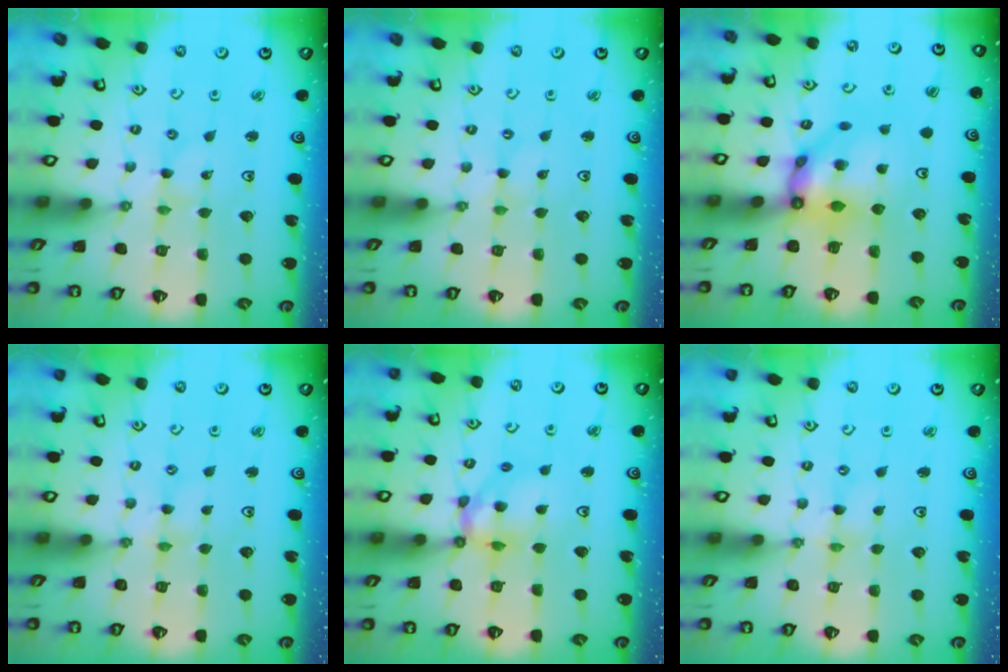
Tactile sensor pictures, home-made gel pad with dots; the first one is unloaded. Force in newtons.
{"total": 0.0}
{"total": 11.2, "press": 11.1, "slide": 1.5}
{"total": 2.1, "press": 2.1, "slide": 0.4}
{"total": 12.5, "press": 12.4, "slide": 1.6}
{"total": 0.0}